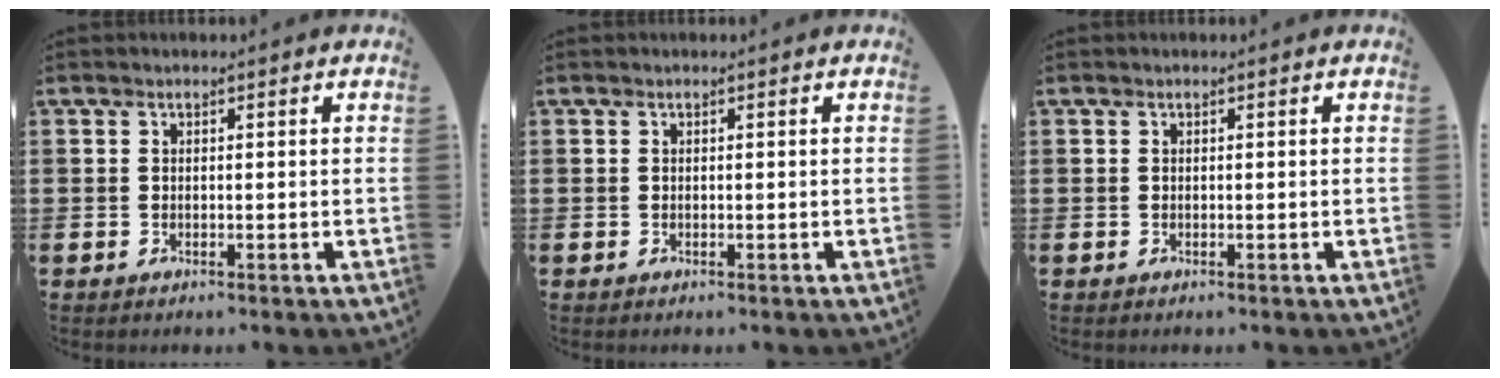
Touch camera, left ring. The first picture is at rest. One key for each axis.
{"total": 0.0}
{"total": 0.0}